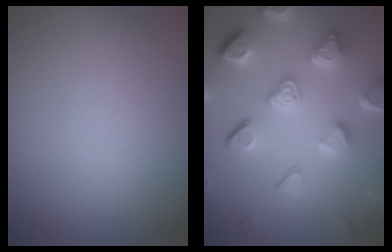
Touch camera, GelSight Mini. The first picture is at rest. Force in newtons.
{"total": 6.9, "press": 5.4, "slide": 4.3}